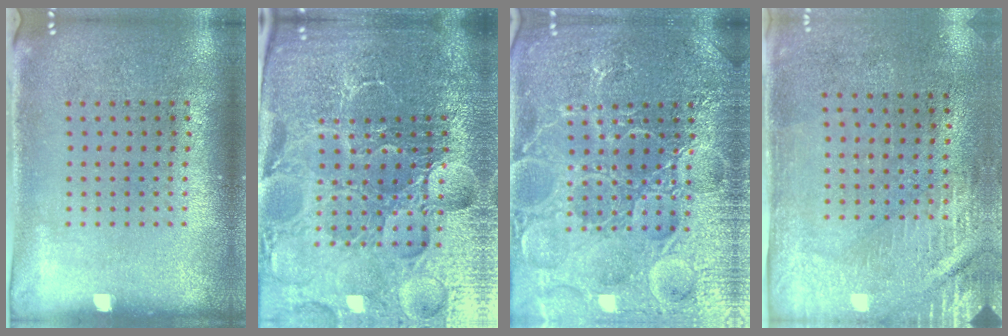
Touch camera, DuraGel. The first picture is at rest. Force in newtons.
{"total": 6.8, "press": 6.0, "slide": 3.2}
{"total": 7.5, "press": 7.4, "slide": 1.0}
{"total": 2.9, "press": 2.5, "slide": 1.5}